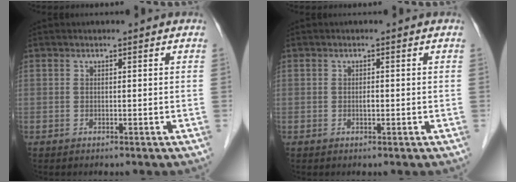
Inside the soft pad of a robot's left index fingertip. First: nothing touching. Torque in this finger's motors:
{"motor_torque": [0.09, 0.07, 0.00, 0.00]}